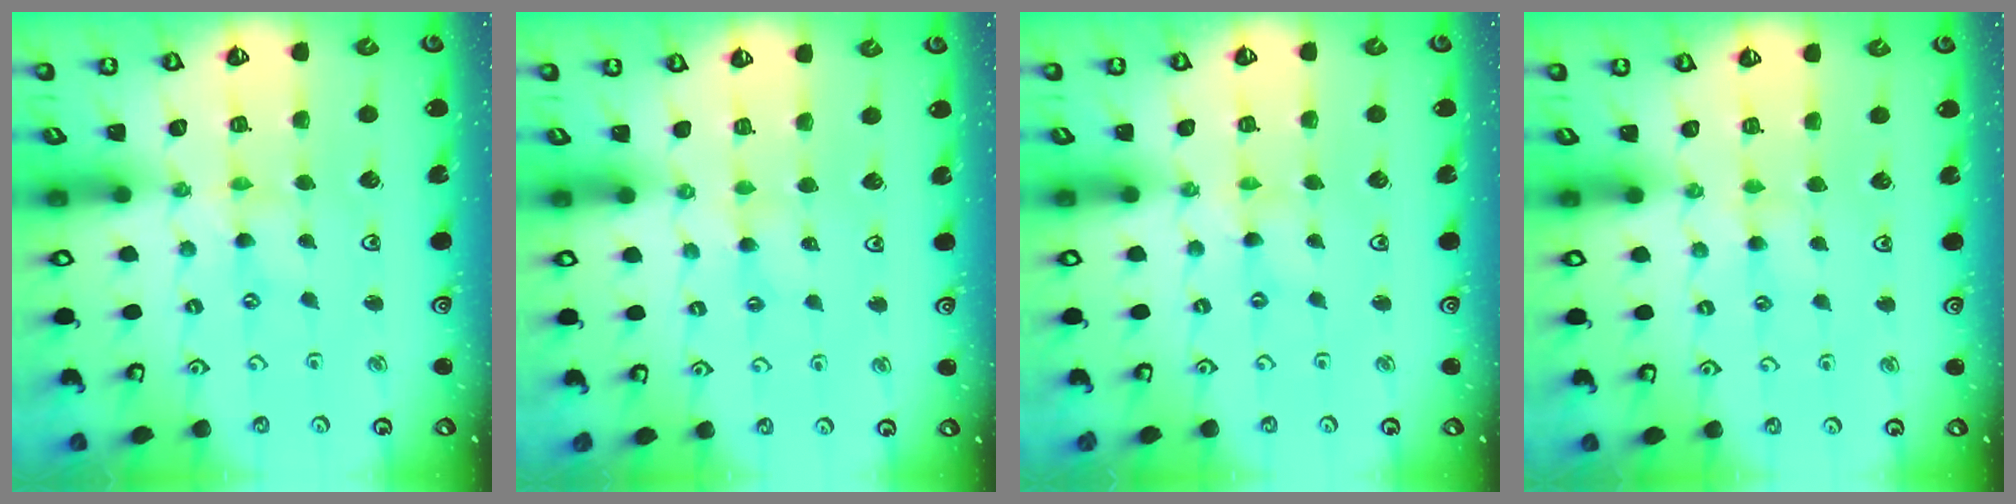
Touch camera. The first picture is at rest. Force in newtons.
{"total": 2.5, "press": 2.5, "slide": 0.2}
{"total": 0.0}
{"total": 2.8, "press": 2.8, "slide": 0.3}